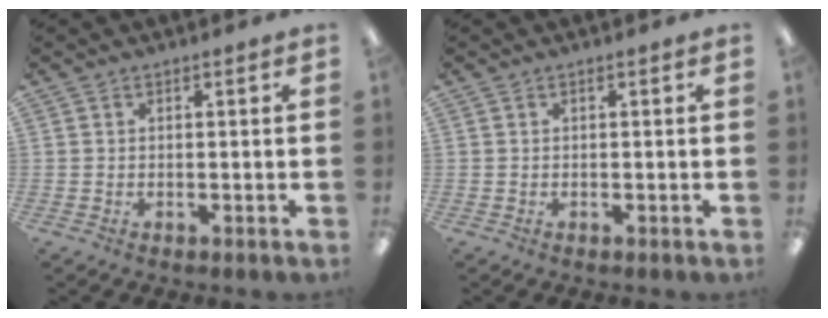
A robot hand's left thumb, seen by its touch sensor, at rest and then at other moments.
{"total": 0.0}